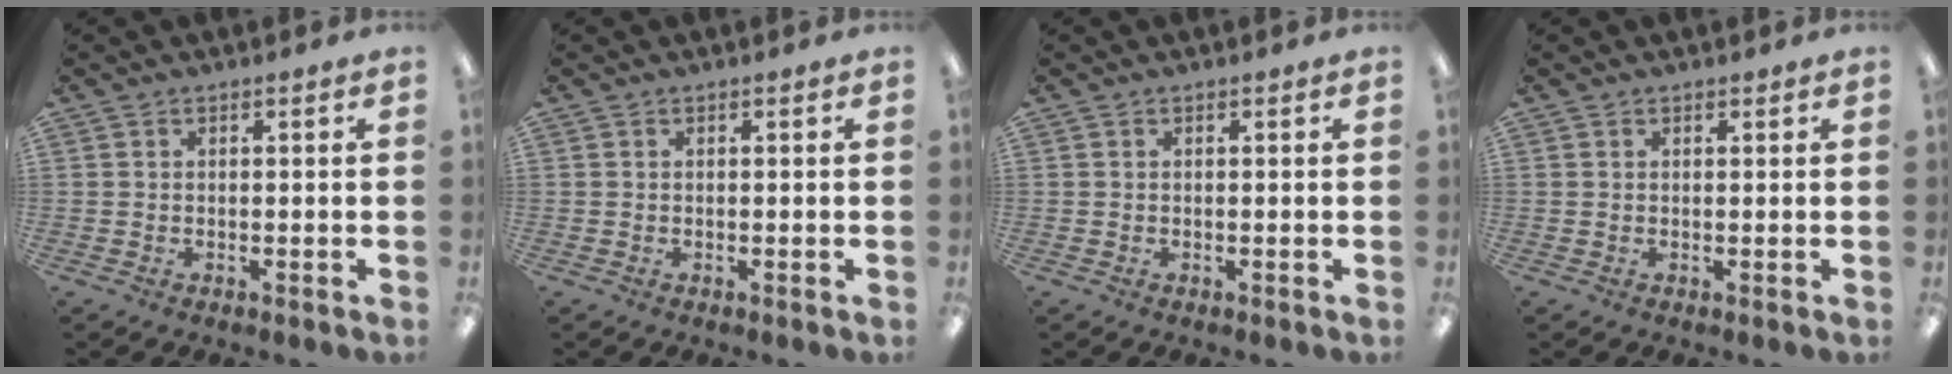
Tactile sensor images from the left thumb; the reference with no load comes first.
{"total": 0.0}
{"total": 0.0}
{"total": 0.6, "force": [0.5, 0.3, 0.0], "torque": [0.008, -0.003, 0.008]}